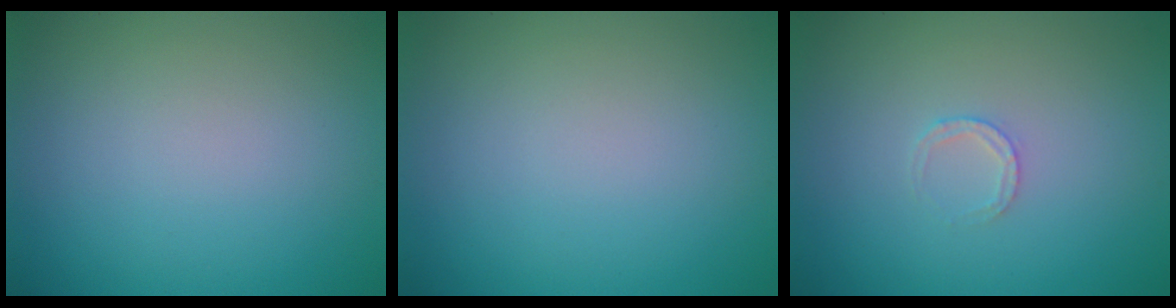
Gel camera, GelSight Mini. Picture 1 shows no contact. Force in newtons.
{"total": 0.0}
{"total": 1.3, "press": 1.3, "slide": 0.2}